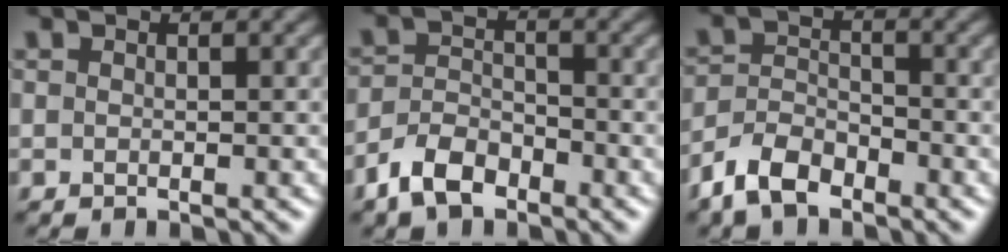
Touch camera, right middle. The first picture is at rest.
{"total": 3.9, "force": [-2.7, 2.0, 1.9], "torque": [-0.037, 0.002, -0.061]}
{"total": 4.2, "force": [-3.0, 2.0, 2.0], "torque": [-0.039, 0.000, -0.069]}